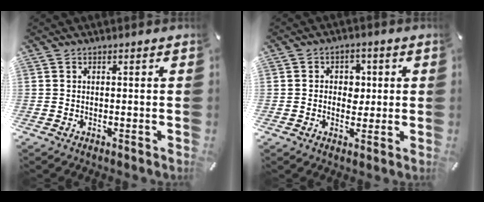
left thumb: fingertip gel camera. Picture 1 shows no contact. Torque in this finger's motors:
{"motor_torque": [0.40, -0.06, 0.10, -0.05, 0.01]}